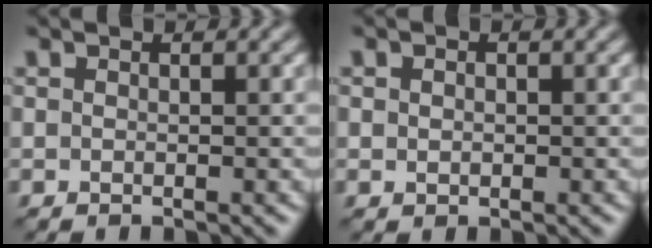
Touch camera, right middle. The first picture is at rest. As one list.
[{"total": 0.8, "force": [0.1, 0.7, 0.4], "torque": [-0.004, -0.002, 0.001]}]